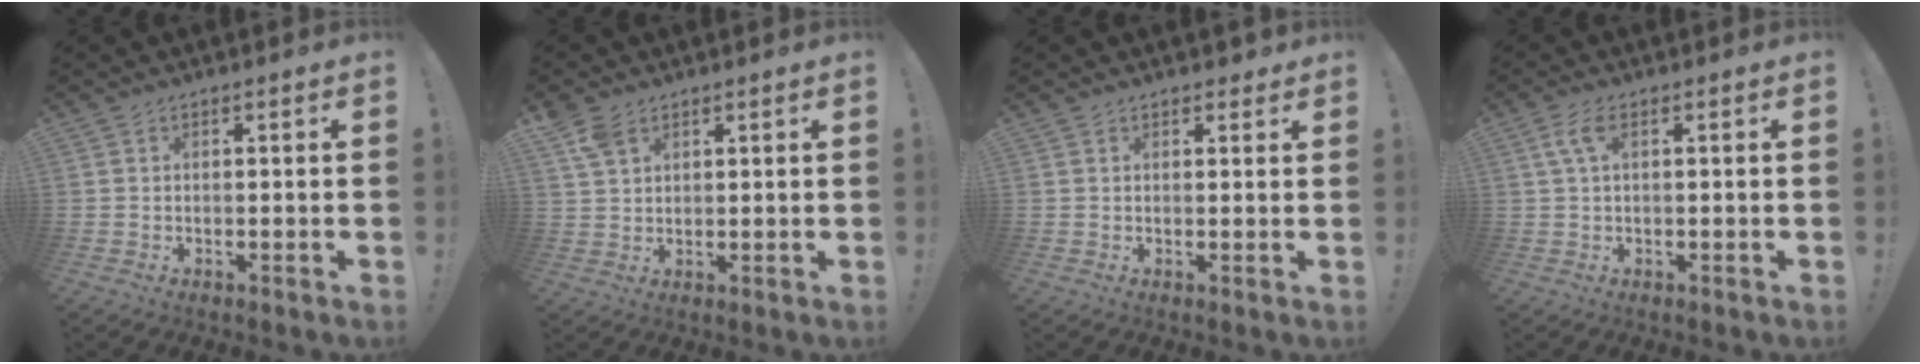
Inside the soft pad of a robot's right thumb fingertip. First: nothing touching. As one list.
[{"total": 5.8, "force": [3.5, 3.6, 3.1], "torque": [-0.058, -0.007, 0.069]}, {"total": 1.7, "force": [1.4, 0.9, 0.5], "torque": [0.005, -0.008, 0.023]}, {"total": 4.2, "force": [1.4, 1.7, 3.6], "torque": [-0.069, 0.004, 0.025]}]